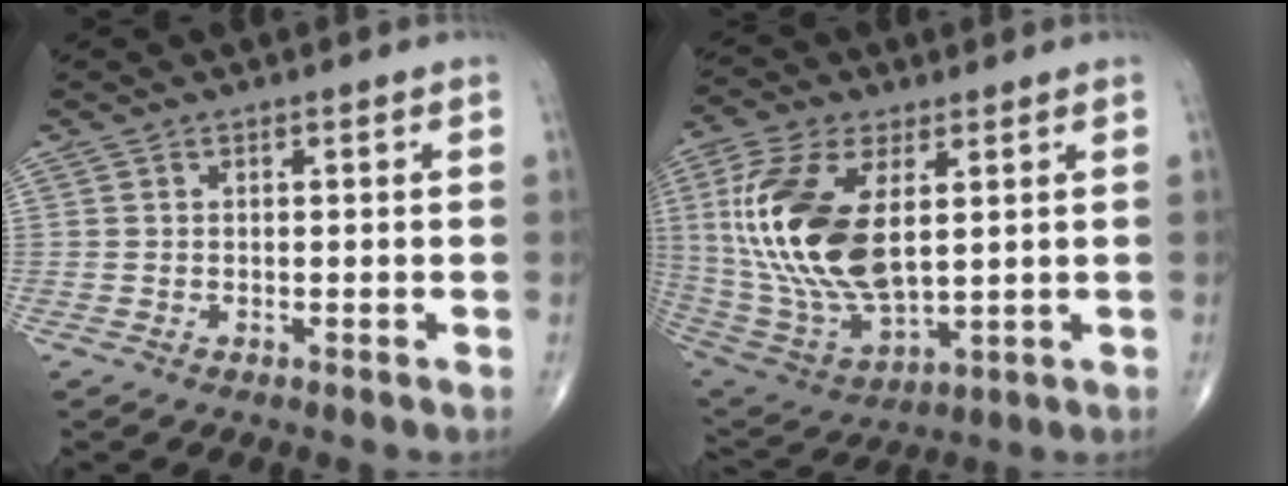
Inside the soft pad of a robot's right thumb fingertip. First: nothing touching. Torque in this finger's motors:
{"motor_torque": [0.72, 4.29, 0.80, -0.45, 0.56]}